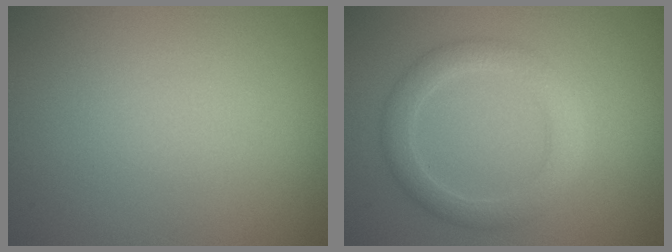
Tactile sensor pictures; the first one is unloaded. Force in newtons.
{"total": 3.2, "press": 3.2, "slide": 0.2}